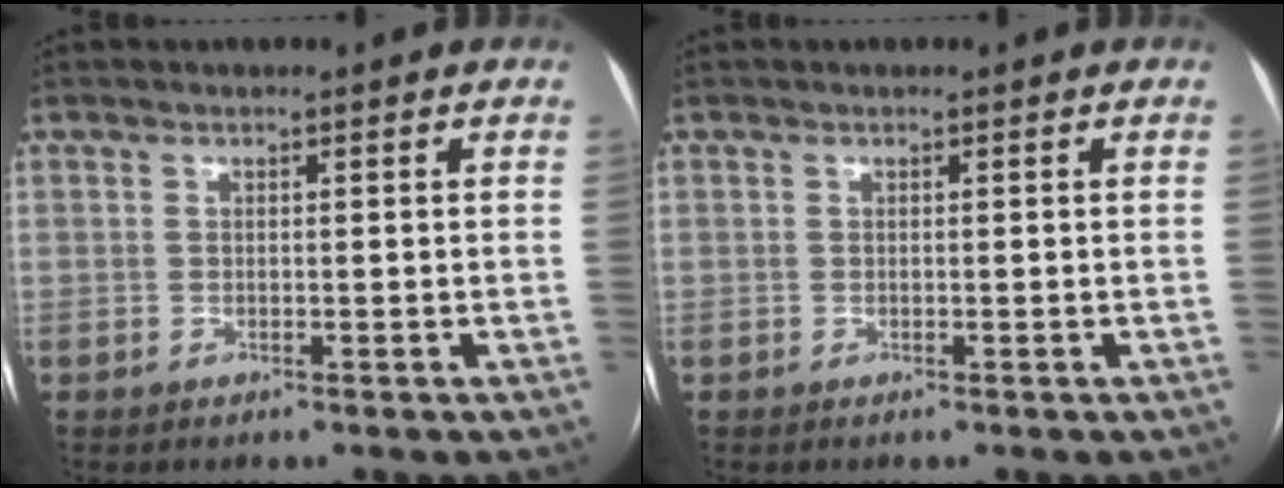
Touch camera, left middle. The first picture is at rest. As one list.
[{"total": 0.0}]